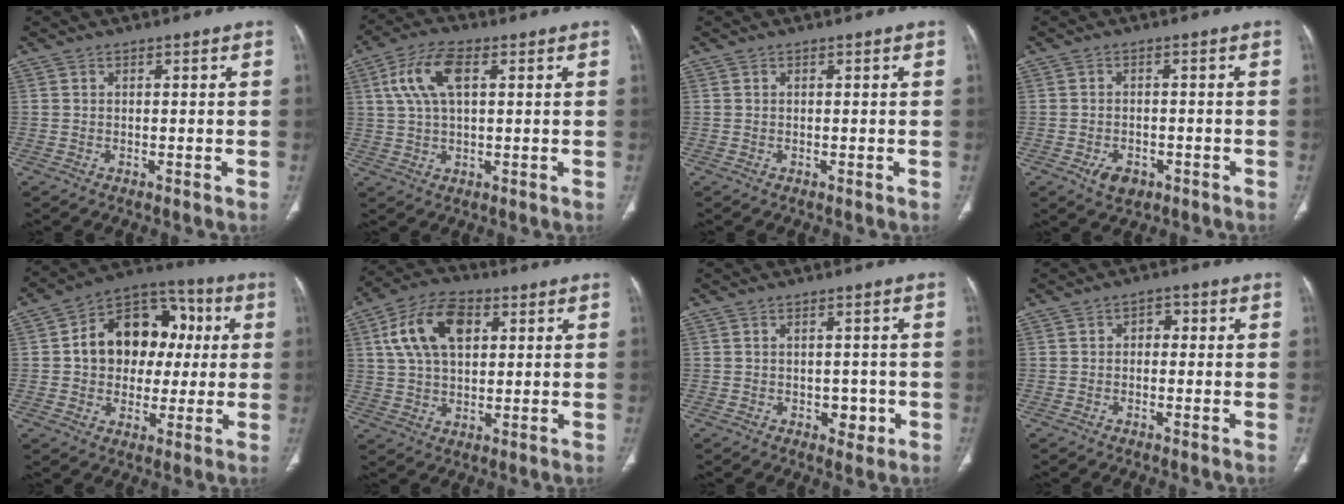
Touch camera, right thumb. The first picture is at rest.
{"total": 9.2, "force": [2.8, 4.3, 7.6], "torque": [-0.162, 0.013, 0.053]}
{"total": 0.0}
{"total": 4.0, "force": [-2.0, 2.5, 2.4], "torque": [-0.037, 0.005, -0.026]}
{"total": 17.3, "force": [2.0, 12.9, 11.3], "torque": [-0.121, 0.027, 0.026]}
{"total": 13.4, "force": [4.1, 8.0, 9.9], "torque": [-0.174, 0.007, 0.074]}
{"total": 3.4, "force": [-0.9, 2.3, 2.2], "torque": [-0.013, 0.004, -0.007]}
{"total": 2.6, "force": [0.3, 1.8, 1.8], "torque": [-0.011, 0.010, -0.004]}